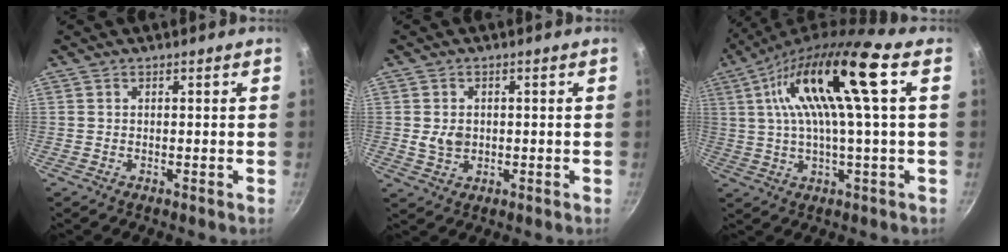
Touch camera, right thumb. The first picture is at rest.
{"total": 3.7, "force": [0.2, 3.1, 2.1], "torque": [-0.027, -0.002, 0.008]}
{"total": 15.8, "force": [4.5, 2.2, 15.0], "torque": [-0.269, 0.006, 0.082]}